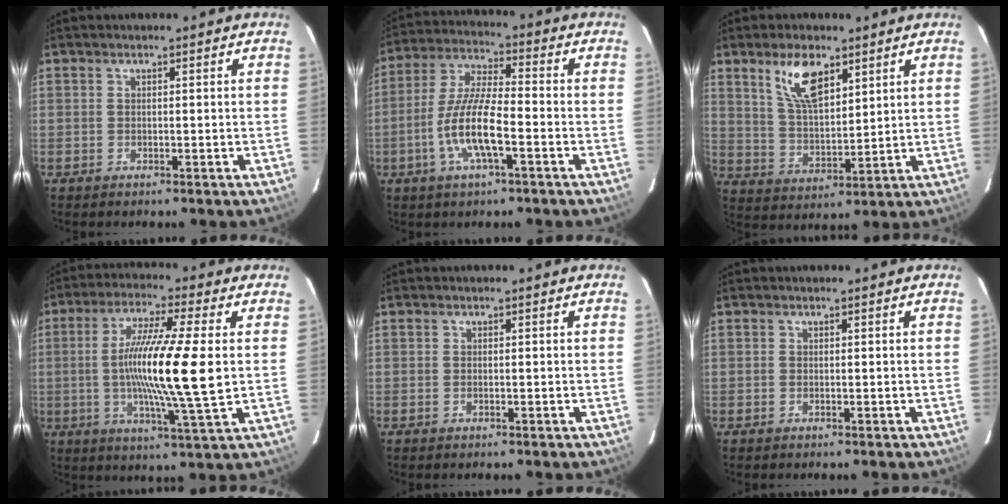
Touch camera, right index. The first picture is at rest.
{"total": 11.2, "force": [-4.1, 2.4, 10.1], "torque": [-0.212, 0.000, -0.080]}
{"total": 9.4, "force": [5.5, 3.9, 6.6], "torque": [-0.122, 0.006, 0.113]}
{"total": 15.4, "force": [0.1, 0.1, 15.4], "torque": [-0.273, -0.011, -0.005]}
{"total": 0.0}
{"total": 0.0}